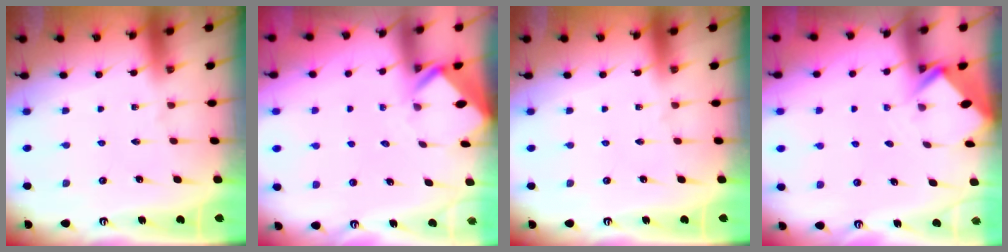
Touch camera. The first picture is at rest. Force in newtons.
{"total": 2.9, "press": 2.9, "slide": 0.2}
{"total": 0.0}
{"total": 2.7, "press": 2.7, "slide": 0.2}